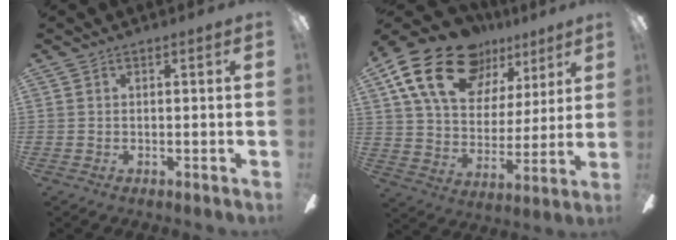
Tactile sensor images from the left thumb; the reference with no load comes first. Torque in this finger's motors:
{"motor_torque": [0.48, 0.62, 1.57, -1.20, 0.43]}